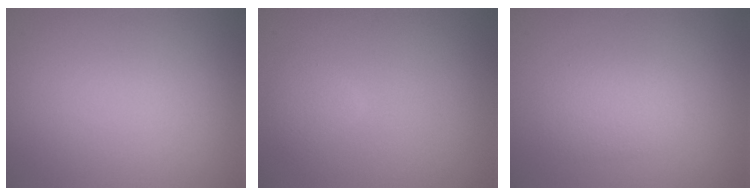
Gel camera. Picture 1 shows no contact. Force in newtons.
{"total": 1.3, "press": 1.3, "slide": 0.1}
{"total": 2.1, "press": 2.1, "slide": 0.0}